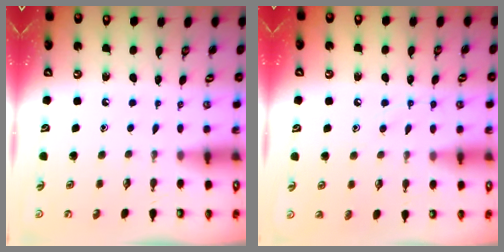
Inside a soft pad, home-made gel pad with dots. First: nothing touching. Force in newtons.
{"total": 8.2, "press": 8.2, "slide": 0.6}